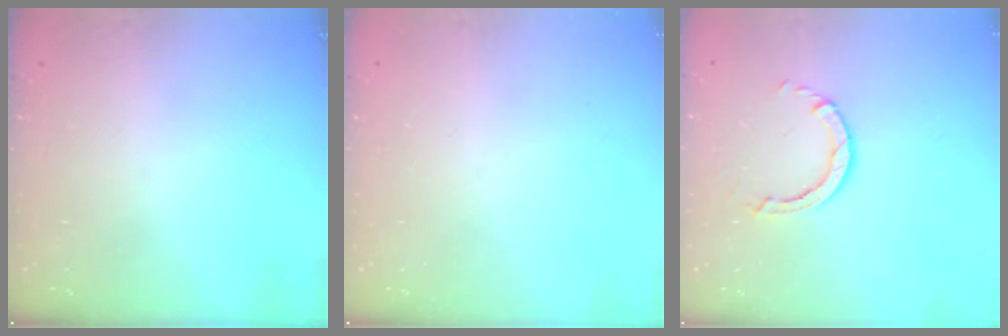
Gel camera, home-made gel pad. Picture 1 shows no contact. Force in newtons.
{"total": 0.0}
{"total": 2.6, "press": 2.6, "slide": 0.3}